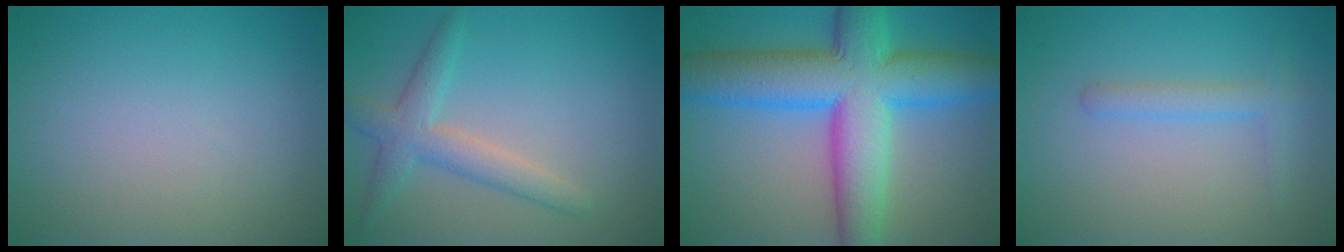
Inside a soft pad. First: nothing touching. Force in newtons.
{"total": 3.3, "press": 3.3, "slide": 0.0}
{"total": 11.8, "press": 11.8, "slide": 0.1}
{"total": 1.7, "press": 1.7, "slide": 0.1}